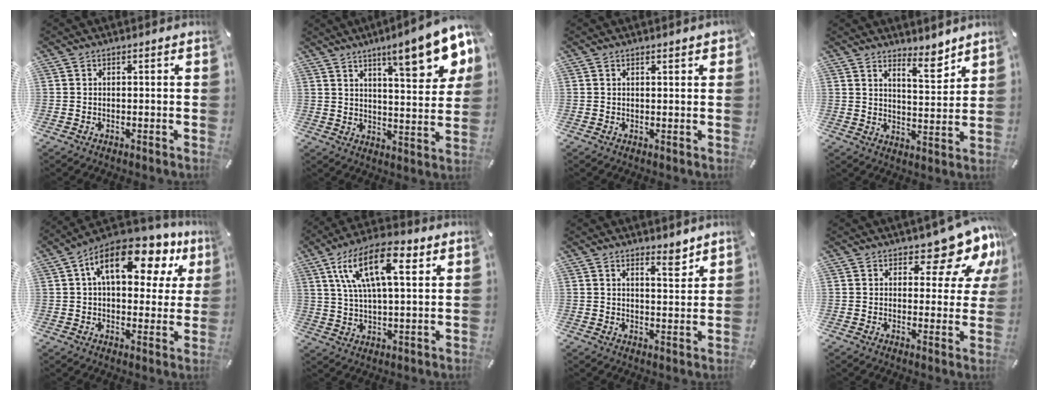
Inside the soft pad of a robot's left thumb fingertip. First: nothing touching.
{"total": 15.4, "force": [9.4, 4.1, 11.5], "torque": [-0.159, -0.054, 0.146]}
{"total": 1.4, "force": [0.9, 0.3, 0.9], "torque": [-0.012, -0.002, 0.015]}
{"total": 7.2, "force": [6.3, 1.9, 2.9], "torque": [-0.027, -0.055, 0.106]}
{"total": 17.3, "force": [7.6, 9.3, 12.5], "torque": [-0.201, -0.020, 0.127]}
{"total": 15.4, "force": [6.5, 6.4, 12.4], "torque": [-0.237, 0.001, 0.109]}
{"total": 4.9, "force": [4.1, 1.5, 2.1], "torque": [-0.011, -0.036, 0.067]}
{"total": 12.4, "force": [8.4, 5.7, 7.2], "torque": [-0.077, -0.070, 0.139]}